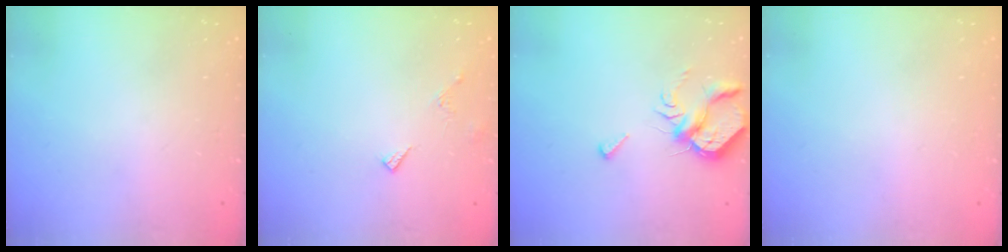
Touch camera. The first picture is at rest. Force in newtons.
{"total": 6.9, "press": 6.8, "slide": 1.0}
{"total": 6.3, "press": 6.3, "slide": 0.9}
{"total": 1.8, "press": 1.8, "slide": 0.1}